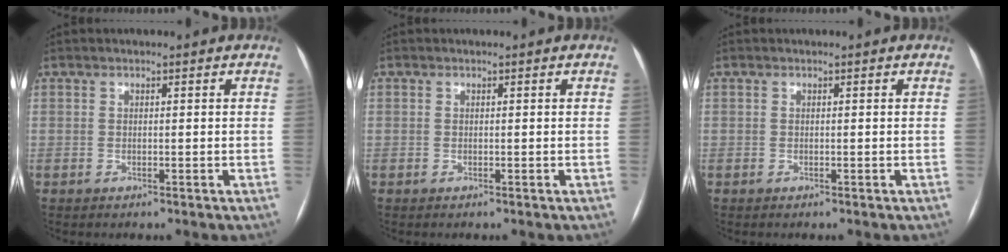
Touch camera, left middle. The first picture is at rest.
{"total": 1.2, "force": [-0.6, -0.8, -0.6], "torque": [0.011, -0.008, -0.010]}
{"total": 0.0}